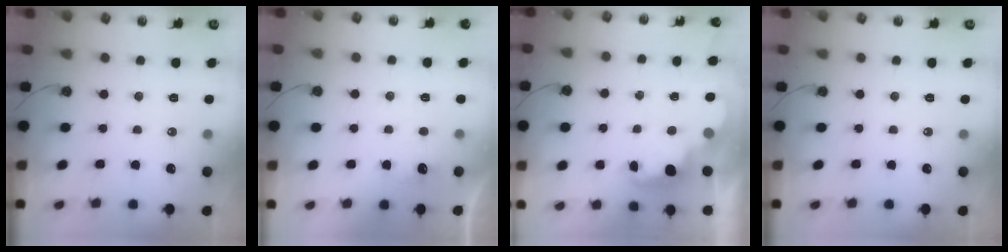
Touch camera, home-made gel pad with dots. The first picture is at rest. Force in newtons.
{"total": 2.2, "press": 2.0, "slide": 0.9}
{"total": 2.5, "press": 2.4, "slide": 0.5}
{"total": 0.0}